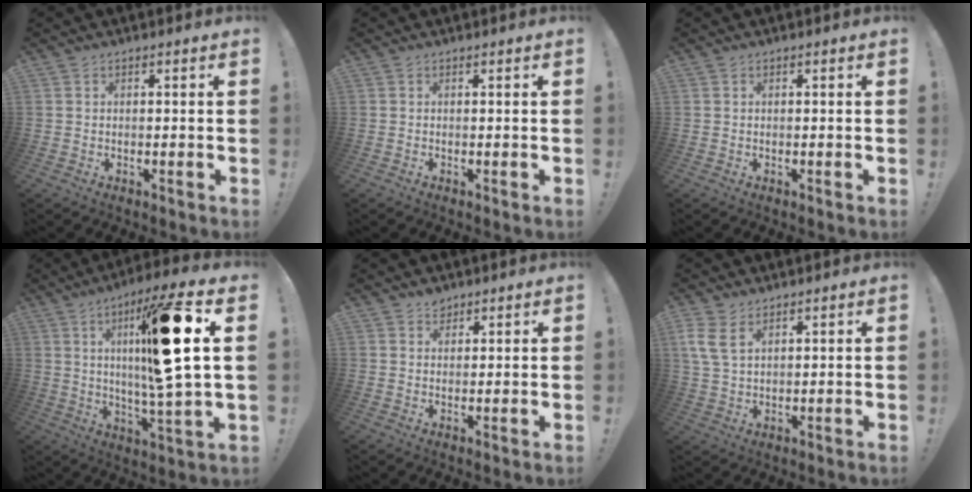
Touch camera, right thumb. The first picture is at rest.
{"total": 0.0}
{"total": 0.0}
{"total": 21.7, "force": [5.8, 3.0, 20.7], "torque": [-0.333, -0.023, 0.067]}
{"total": 2.6, "force": [2.1, 1.4, 0.5], "torque": [0.002, -0.013, 0.036]}
{"total": 6.3, "force": [3.4, 3.1, 4.3], "torque": [-0.094, -0.007, 0.068]}